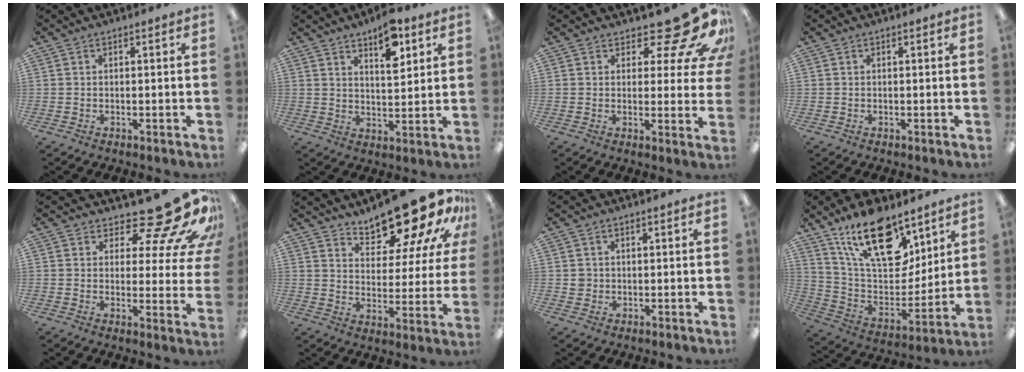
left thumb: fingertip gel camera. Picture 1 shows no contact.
{"total": 8.3, "force": [5.5, 3.3, 5.3], "torque": [-0.069, -0.033, 0.089]}
{"total": 11.8, "force": [8.3, 4.6, 7.0], "torque": [-0.093, -0.058, 0.144]}
{"total": 0.0}
{"total": 16.0, "force": [12.3, 4.5, 9.2], "torque": [-0.124, -0.100, 0.201]}
{"total": 18.3, "force": [15.3, 5.7, 8.3], "torque": [-0.125, -0.114, 0.261]}
{"total": 1.9, "force": [0.2, 1.9, 0.3], "torque": [-0.007, 0.005, 0.002]}
{"total": 21.8, "force": [13.9, 10.7, 12.9], "torque": [-0.228, -0.075, 0.245]}